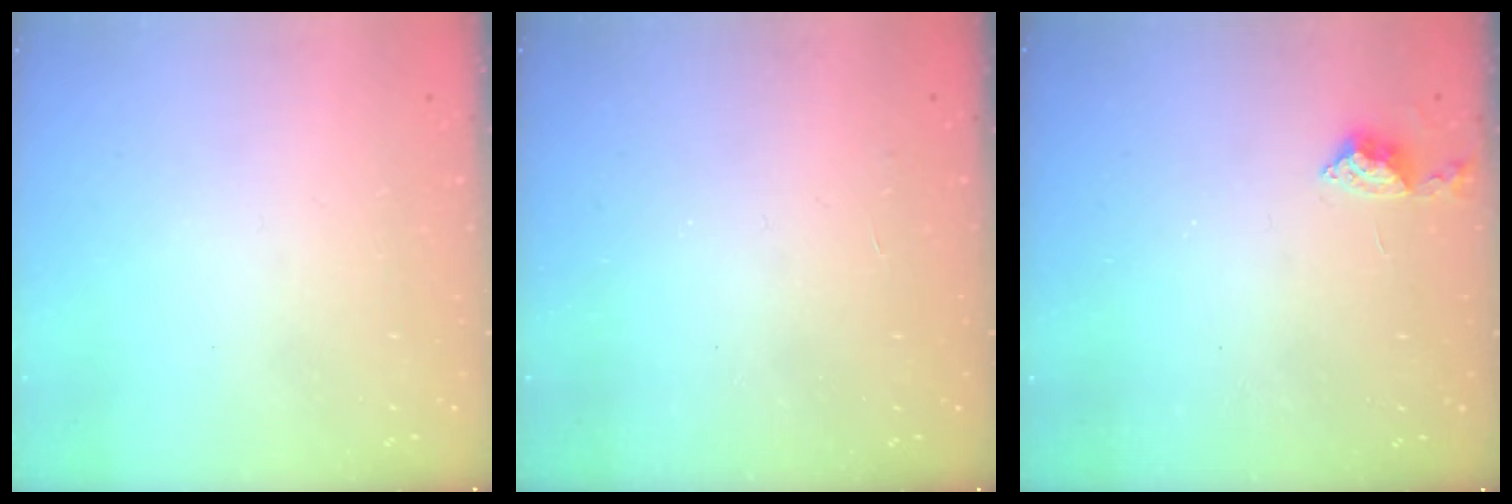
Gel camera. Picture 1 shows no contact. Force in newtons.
{"total": 2.2, "press": 2.2, "slide": 0.4}
{"total": 6.1, "press": 6.0, "slide": 0.8}